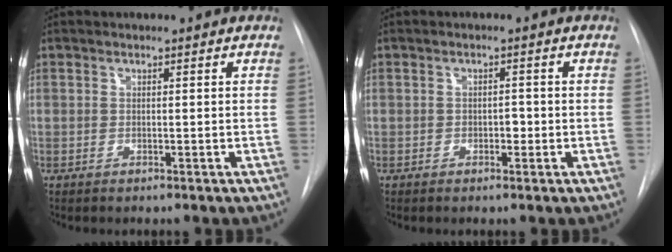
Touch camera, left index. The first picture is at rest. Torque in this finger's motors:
{"motor_torque": [0.04, 0.01, -0.03, 0.00]}